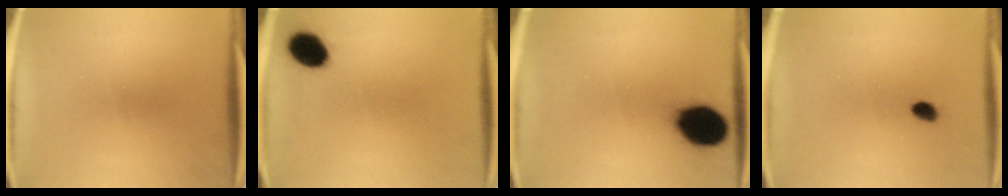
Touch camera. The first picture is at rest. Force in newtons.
{"total": 7.2}
{"total": 14.3}
{"total": 1.5}